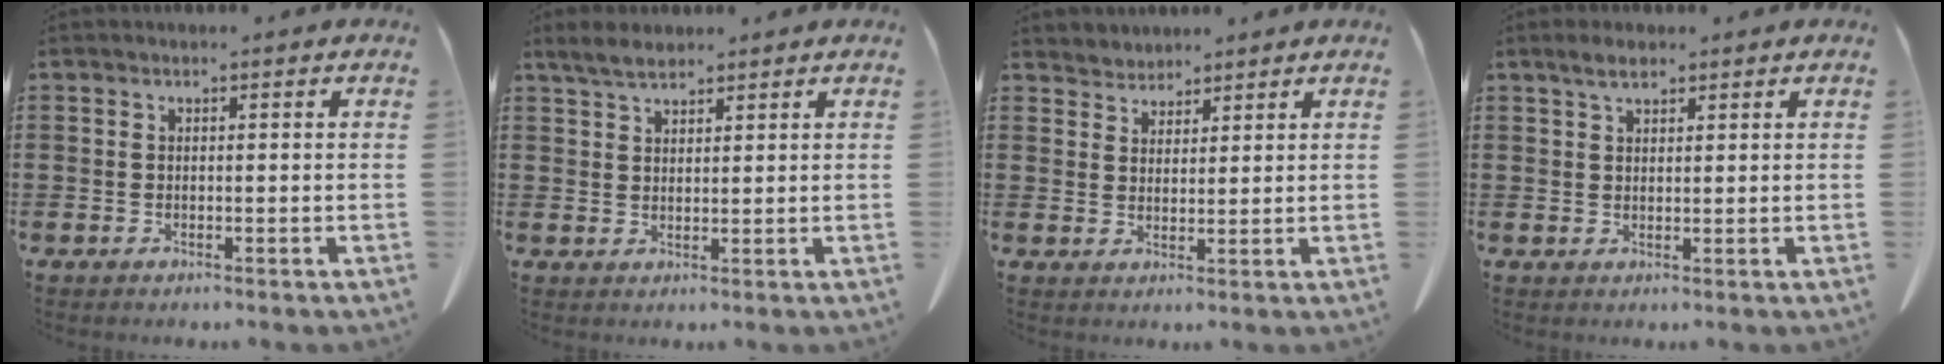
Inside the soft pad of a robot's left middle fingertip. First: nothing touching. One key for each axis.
{"total": 3.2, "fx": 2.7, "fy": 1.0, "fz": 1.5, "tx": -0.037, "ty": 0.000, "tz": 0.051}
{"total": 3.0, "fx": 2.8, "fy": 0.8, "fz": -0.5, "tx": -0.001, "ty": -0.006, "tz": 0.055}
{"total": 2.7, "fx": 2.0, "fy": 0.9, "fz": 1.6, "tx": -0.027, "ty": 0.000, "tz": 0.035}